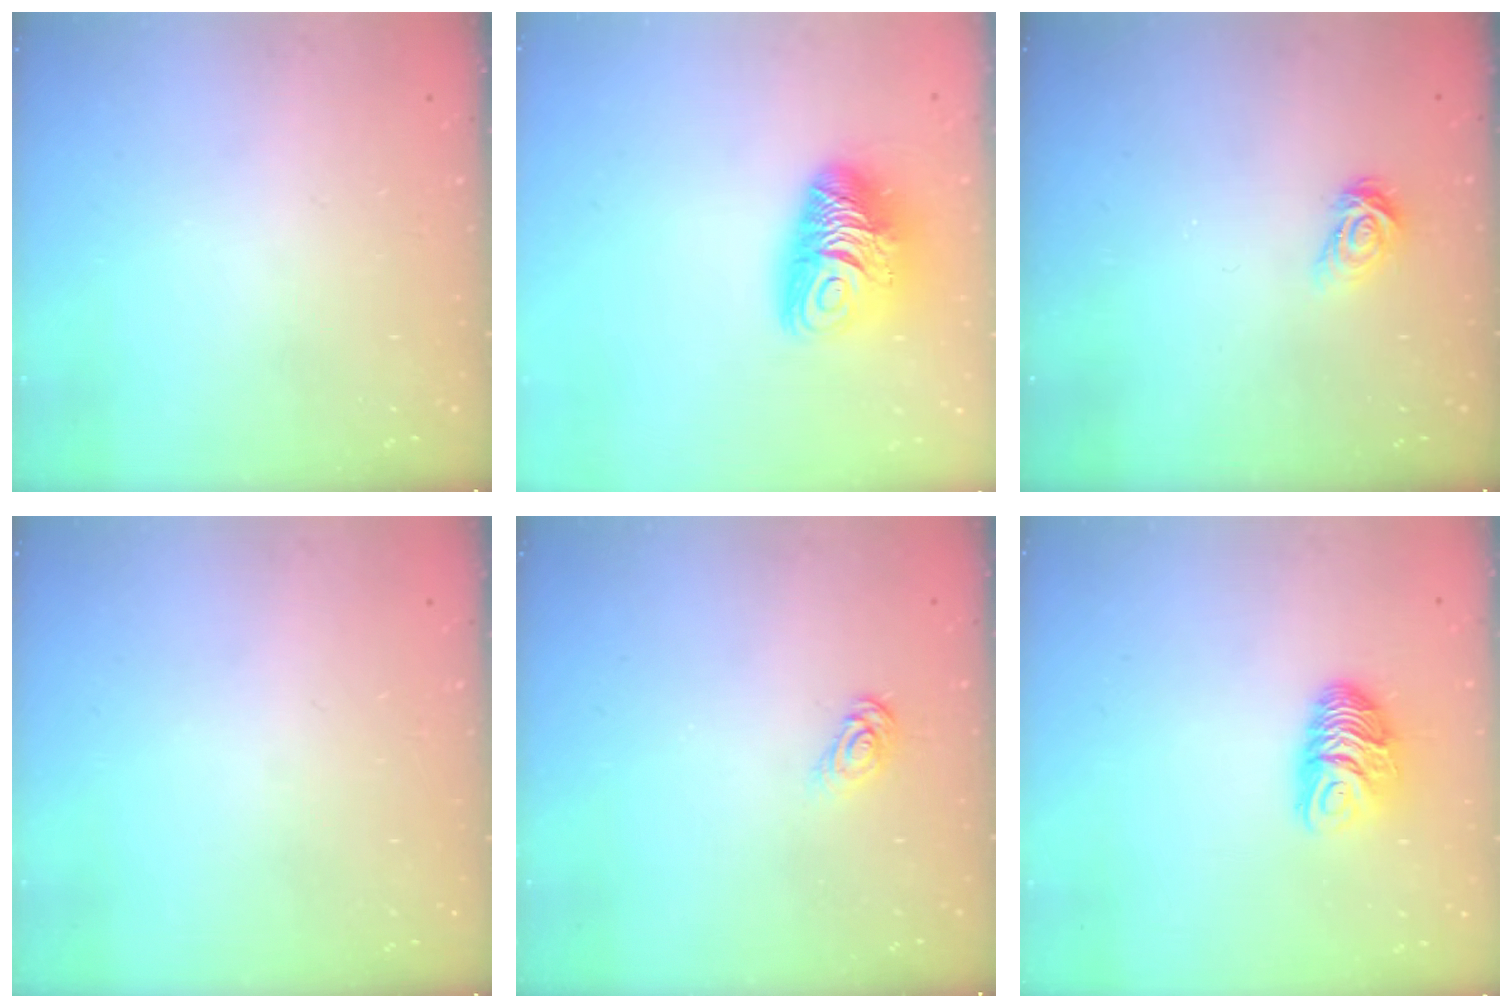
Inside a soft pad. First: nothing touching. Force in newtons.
{"total": 13.1, "press": 13.0, "slide": 1.4}
{"total": 3.8, "press": 3.8, "slide": 0.4}
{"total": 0.0}
{"total": 4.7, "press": 4.6, "slide": 0.5}
{"total": 9.7, "press": 9.6, "slide": 0.8}